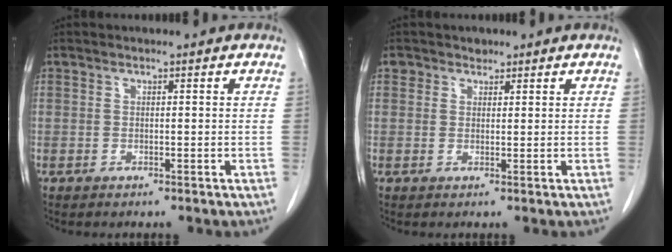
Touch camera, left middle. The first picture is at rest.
{"total": 1.6, "force": [1.0, 1.2, -0.1], "torque": [0.009, -0.001, 0.011]}